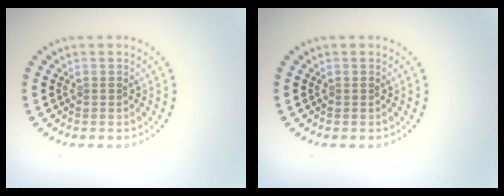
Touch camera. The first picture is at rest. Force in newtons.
{"total": 0.0}